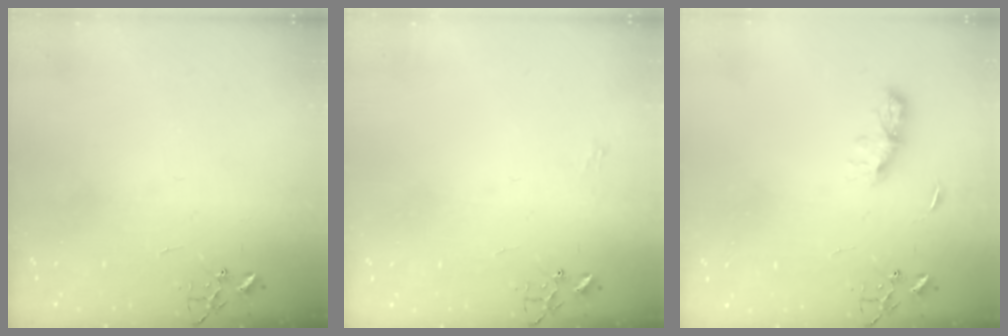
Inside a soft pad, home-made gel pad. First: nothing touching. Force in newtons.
{"total": 5.0, "press": 5.0, "slide": 0.7}
{"total": 6.4, "press": 6.3, "slide": 0.7}